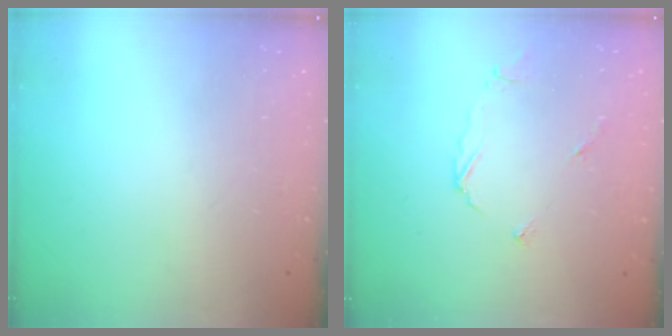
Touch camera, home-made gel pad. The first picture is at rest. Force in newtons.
{"total": 3.5, "press": 3.5, "slide": 0.5}